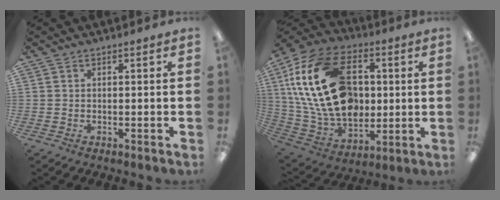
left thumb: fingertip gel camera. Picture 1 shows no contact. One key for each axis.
{"total": 26.5, "fx": 5.1, "fy": 17.7, "fz": 19.1, "tx": -0.396, "ty": 0.004, "tz": 0.093}